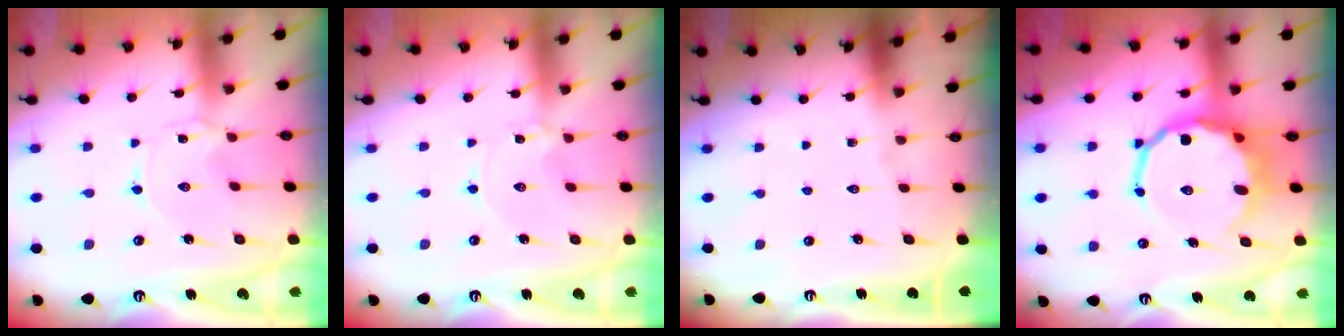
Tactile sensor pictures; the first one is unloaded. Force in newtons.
{"total": 0.0}
{"total": 0.0}
{"total": 12.9, "press": 12.4, "slide": 3.4}